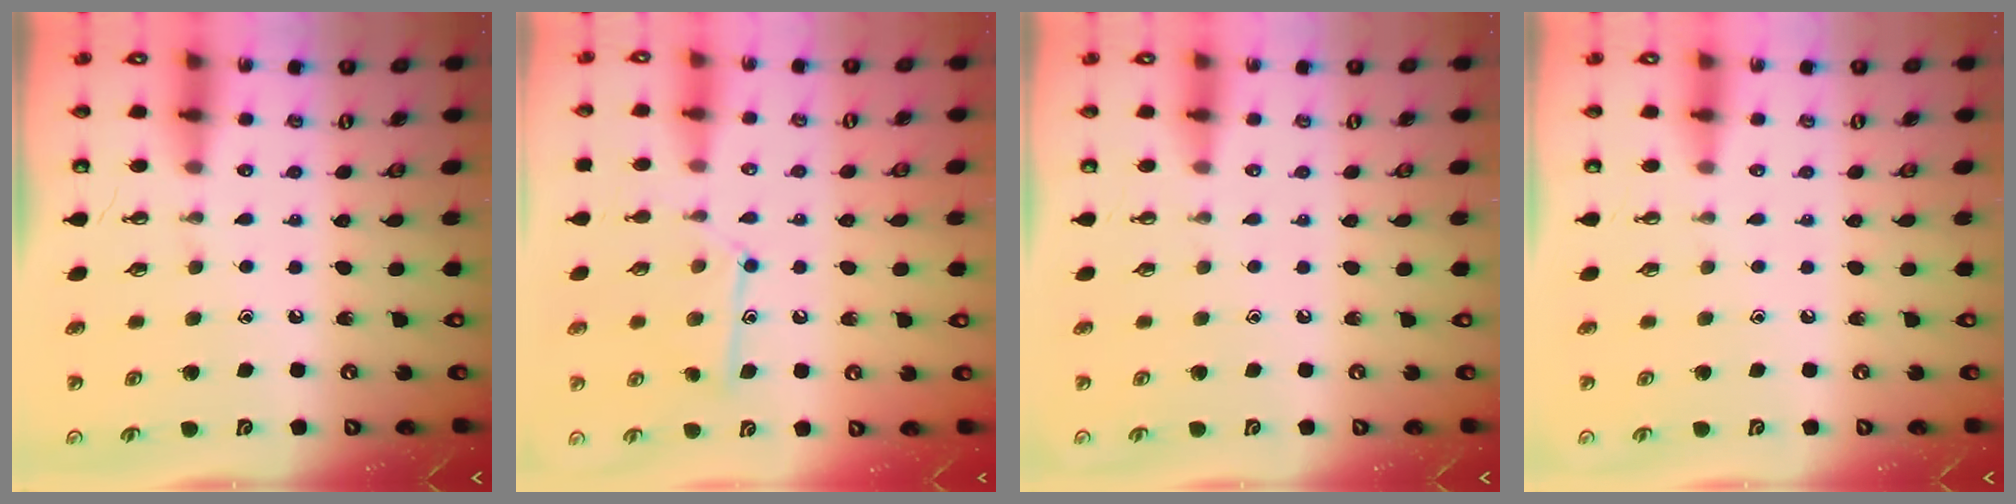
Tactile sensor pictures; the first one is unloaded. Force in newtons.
{"total": 11.2, "press": 11.2, "slide": 0.8}
{"total": 0.0}
{"total": 0.0}